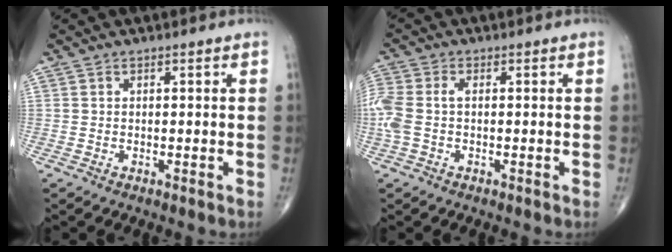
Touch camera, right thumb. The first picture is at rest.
{"total": 6.6, "force": [-0.2, 3.9, 5.3], "torque": [-0.159, 0.016, -0.003]}